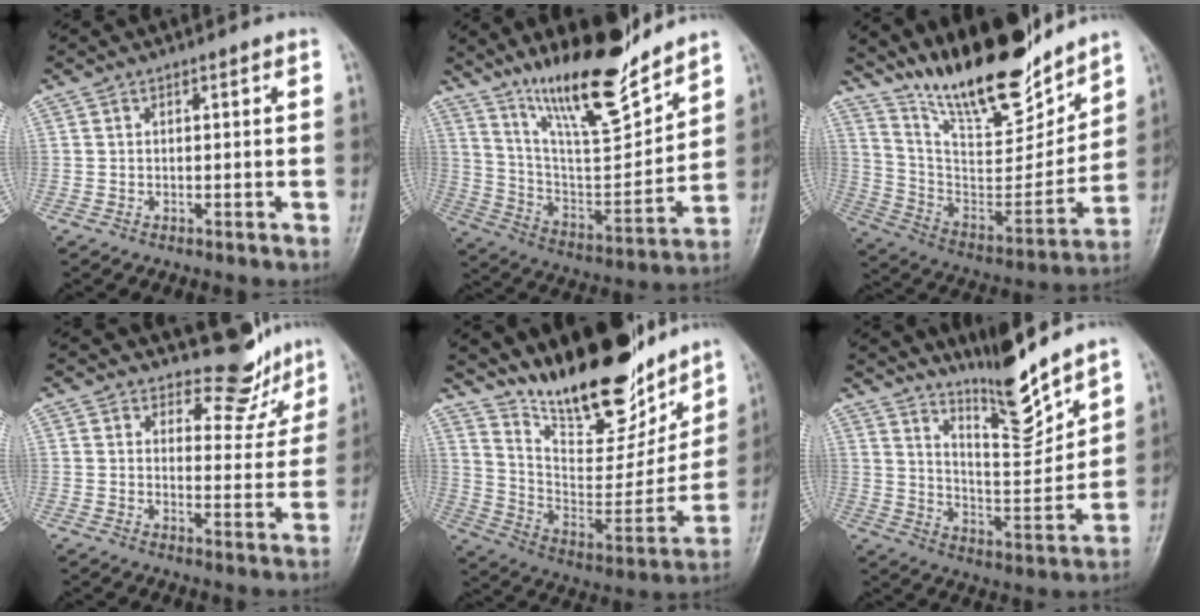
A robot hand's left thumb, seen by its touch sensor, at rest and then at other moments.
{"total": 18.6, "force": [14.6, 4.1, 10.8], "torque": [-0.144, -0.092, 0.262]}
{"total": 21.8, "force": [17.8, 6.1, 11.0], "torque": [-0.136, -0.109, 0.313]}
{"total": 7.5, "force": [6.7, 3.4, 0.8], "torque": [0.021, -0.062, 0.085]}
{"total": 23.4, "force": [18.3, 8.2, 12.1], "torque": [-0.143, -0.099, 0.305]}
{"total": 11.1, "force": [9.6, 1.2, 5.5], "torque": [-0.071, -0.080, 0.172]}